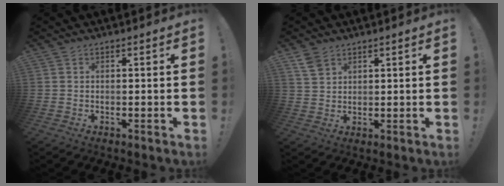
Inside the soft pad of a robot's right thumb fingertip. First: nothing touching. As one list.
[{"total": 4.5, "force": [3.2, 2.6, 1.9], "torque": [-0.030, -0.015, 0.061]}]